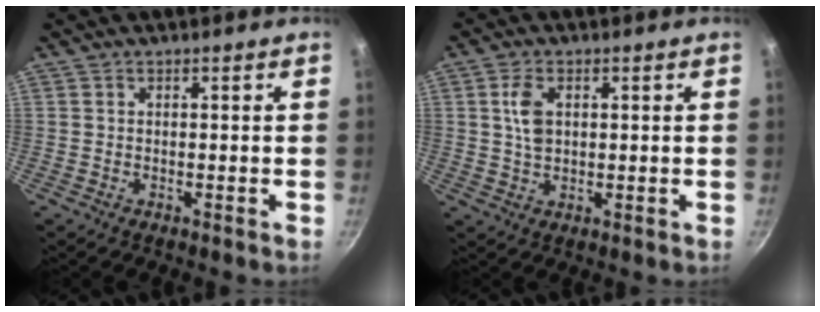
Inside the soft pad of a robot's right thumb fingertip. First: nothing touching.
{"total": 4.9, "force": [1.3, 2.9, 3.7], "torque": [-0.072, -0.003, 0.024]}